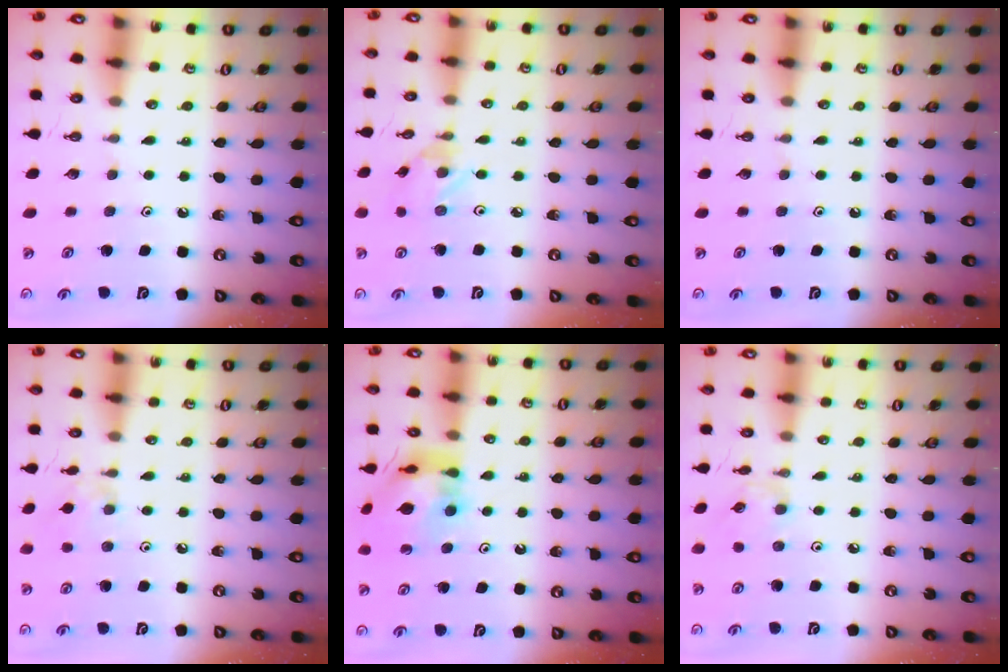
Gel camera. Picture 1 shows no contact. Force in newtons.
{"total": 1.8, "press": 1.8, "slide": 0.2}
{"total": 0.0}
{"total": 5.1, "press": 5.0, "slide": 0.7}
{"total": 12.0, "press": 11.9, "slide": 1.5}
{"total": 1.6, "press": 1.5, "slide": 0.3}